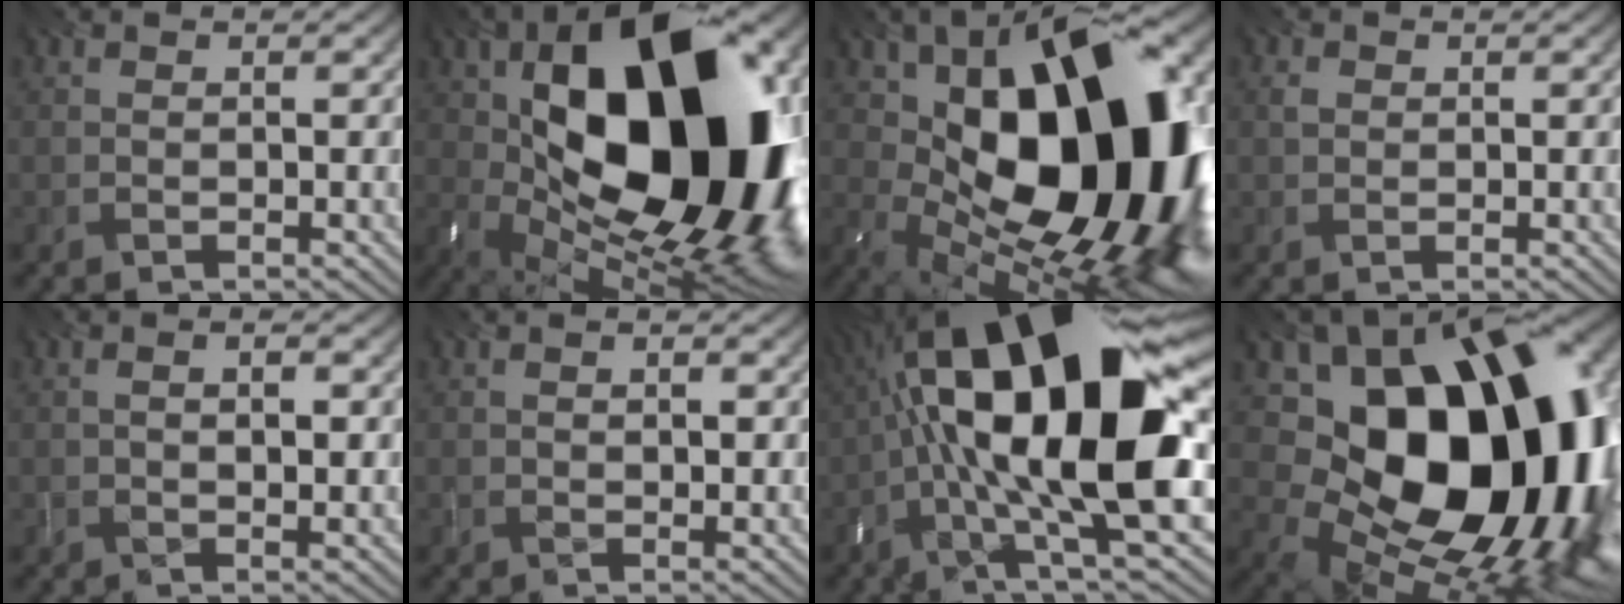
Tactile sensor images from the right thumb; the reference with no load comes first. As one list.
[{"total": 22.1, "force": [3.5, 13.0, 17.5], "torque": [-0.323, 0.001, 0.069]}, {"total": 20.1, "force": [3.0, 11.6, 16.1], "torque": [-0.258, 0.003, 0.045]}, {"total": 0.8, "force": [0.2, 0.7, 0.3], "torque": [-0.008, 0.002, 0.005]}, {"total": 2.6, "force": [0.2, 1.0, 2.5], "torque": [-0.046, -0.002, 0.007]}, {"total": 1.7, "force": [0.2, 0.8, 1.5], "torque": [-0.024, -0.004, 0.010]}, {"total": 20.8, "force": [1.6, 7.0, 19.6], "torque": [-0.331, 0.027, 0.017]}, {"total": 19.4, "force": [2.0, 13.9, 13.4], "torque": [-0.205, -0.017, 0.060]}]